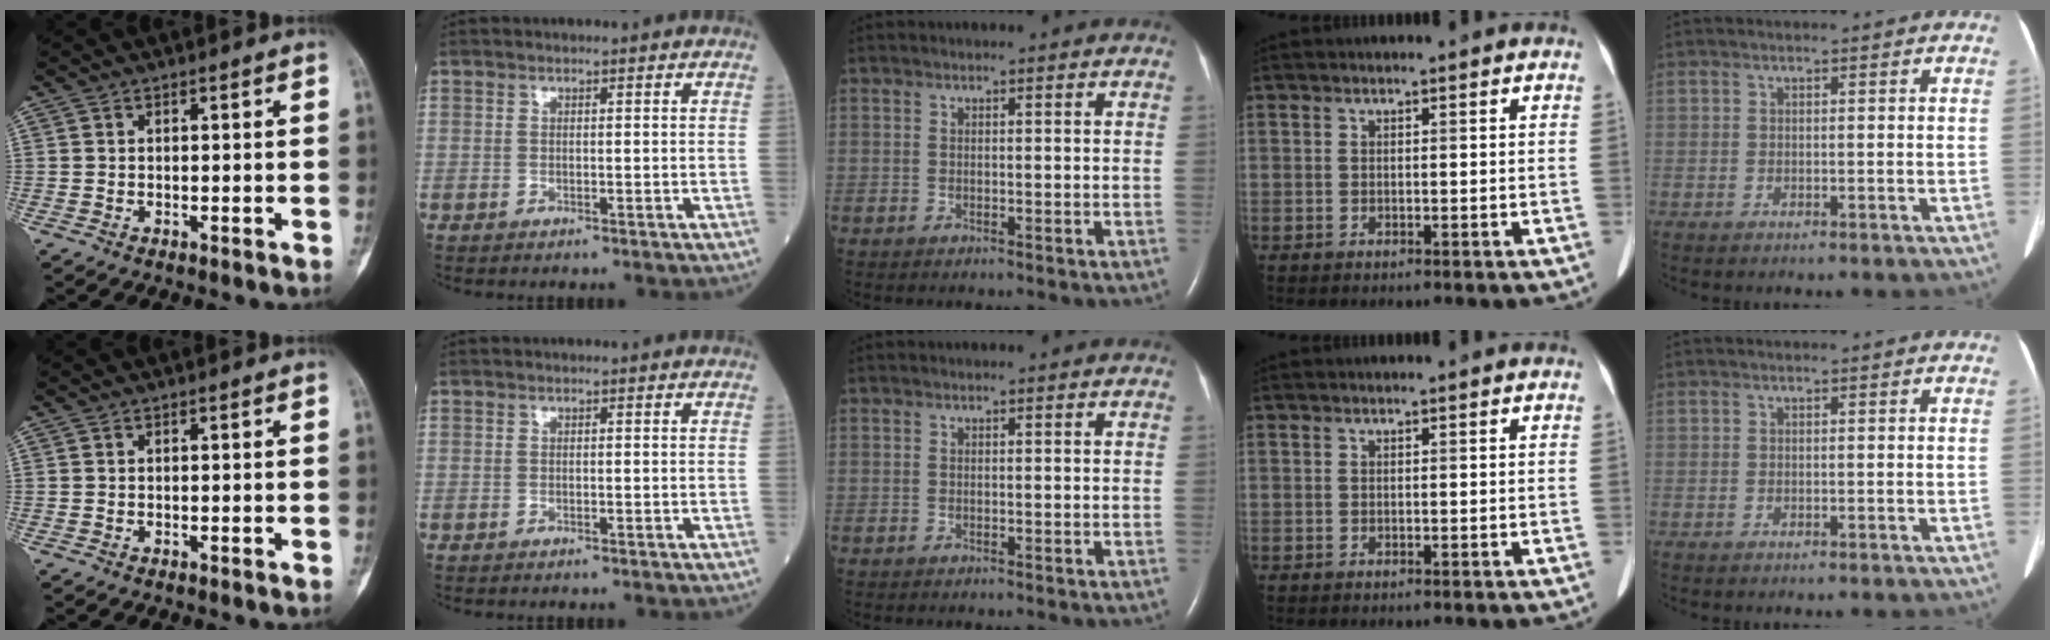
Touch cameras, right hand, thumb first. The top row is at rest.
{}